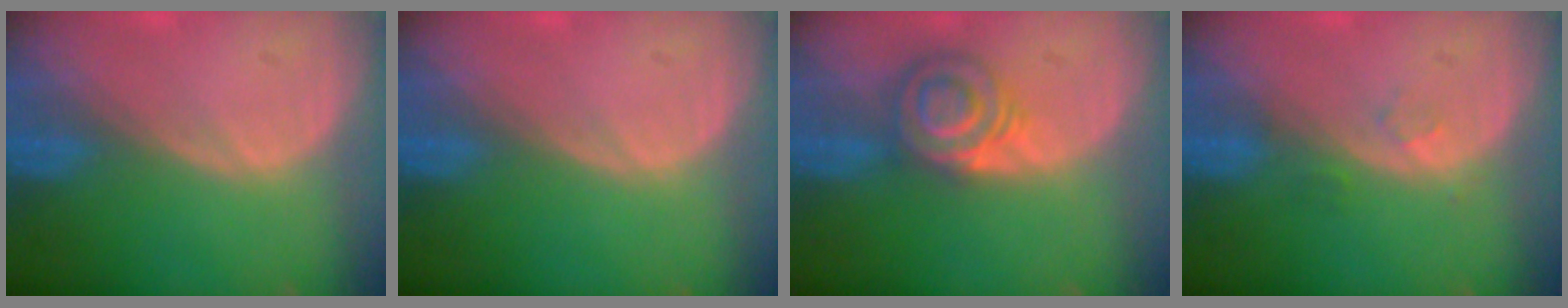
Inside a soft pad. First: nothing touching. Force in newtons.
{"total": 0.0}
{"total": 5.7, "press": 5.6, "slide": 1.0}
{"total": 1.4, "press": 1.4, "slide": 0.1}